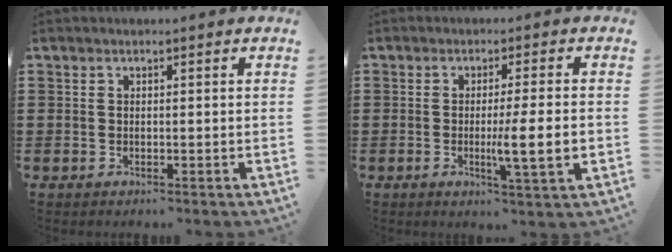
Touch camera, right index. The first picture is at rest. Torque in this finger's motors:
{"motor_torque": [1.58, 0.56, 0.37, 0.08]}